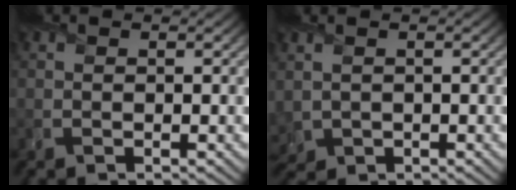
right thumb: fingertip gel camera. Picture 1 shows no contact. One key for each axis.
{"total": 2.6, "fx": -0.4, "fy": 2.1, "fz": 1.5, "tx": -0.046, "ty": -0.011, "tz": -0.005}